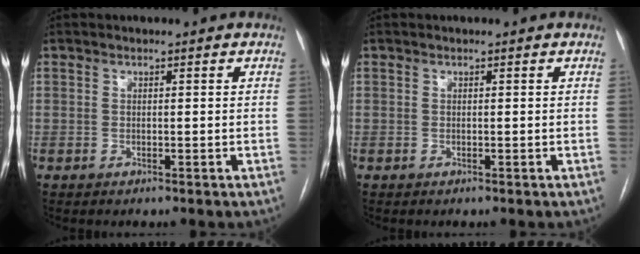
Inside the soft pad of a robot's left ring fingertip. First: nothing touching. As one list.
[{"total": 0.0}]